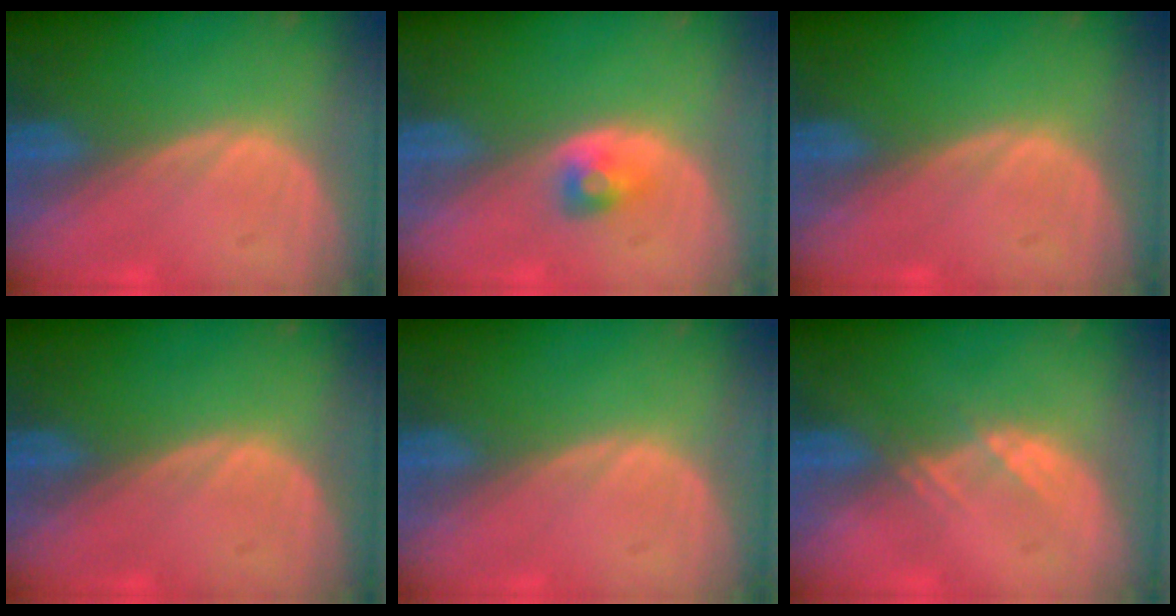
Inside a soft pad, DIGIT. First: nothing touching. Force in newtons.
{"total": 2.4, "press": 2.2, "slide": 0.7}
{"total": 0.0}
{"total": 0.0}
{"total": 0.0}
{"total": 1.9, "press": 1.8, "slide": 0.8}